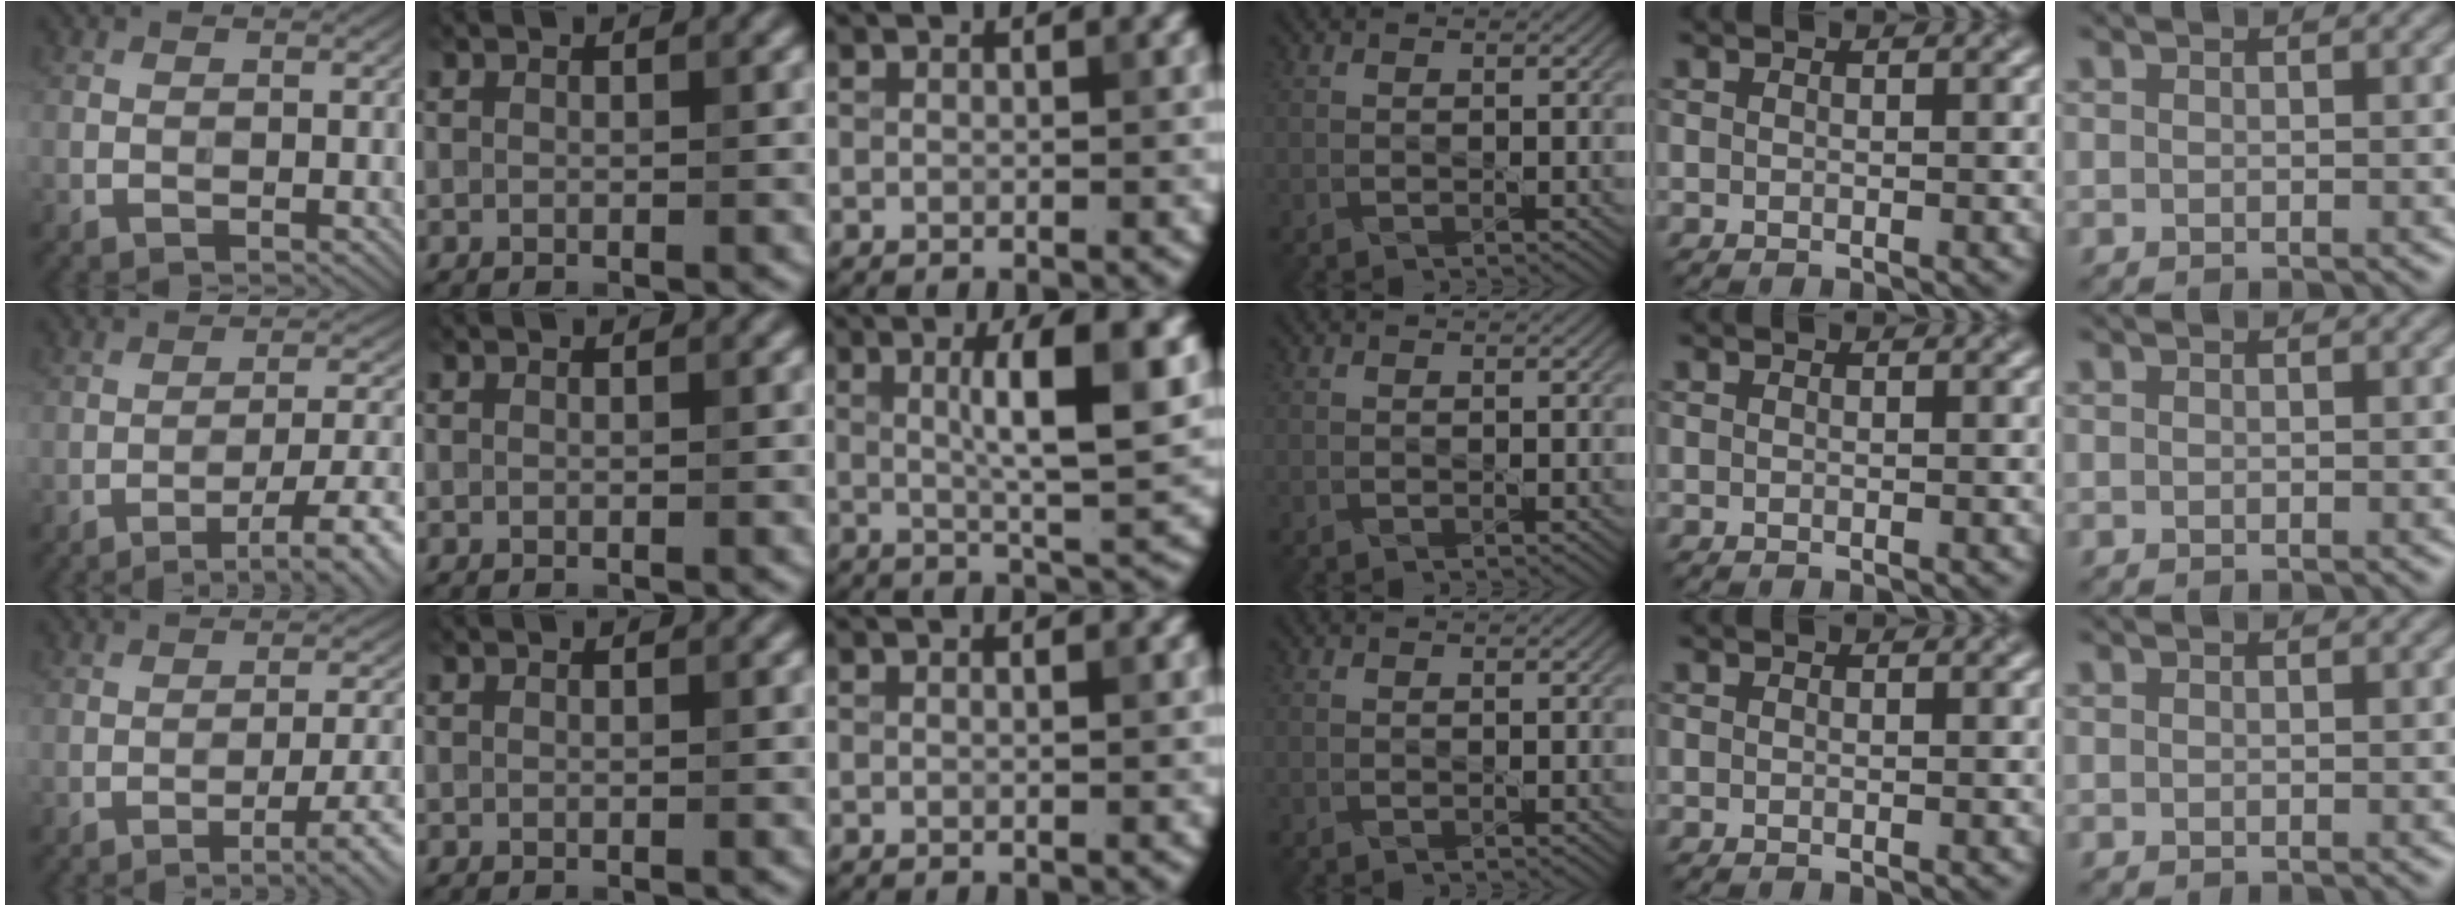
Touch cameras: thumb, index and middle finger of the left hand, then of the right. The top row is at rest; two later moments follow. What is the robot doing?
{"motion": "pour", "object": "measuring cup"}